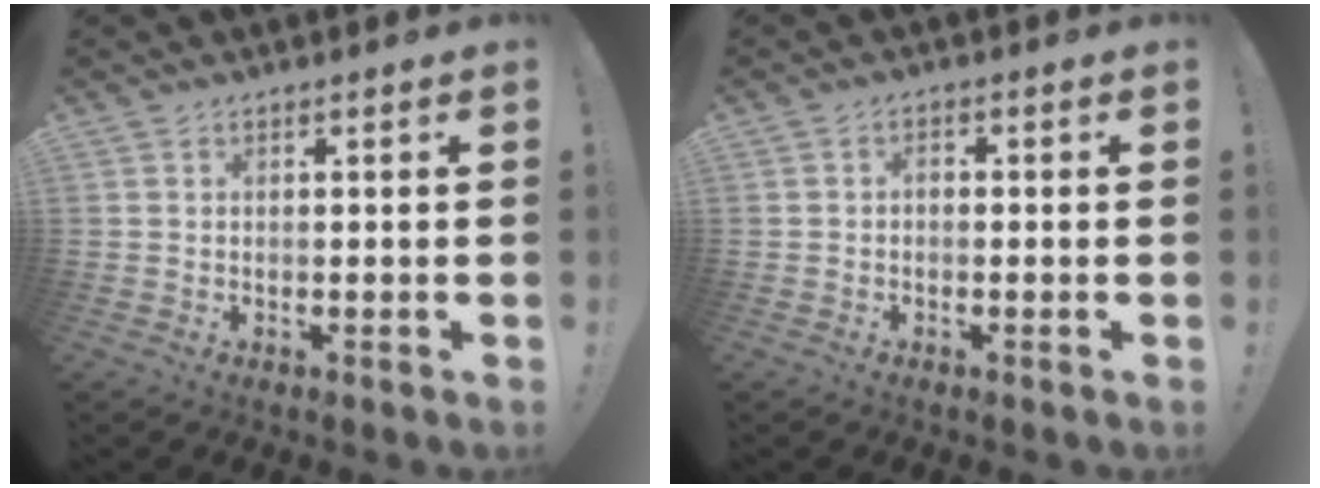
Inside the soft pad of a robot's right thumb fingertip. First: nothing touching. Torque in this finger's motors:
{"motor_torque": [0.21, -0.07, -0.06, -0.05, -0.01]}